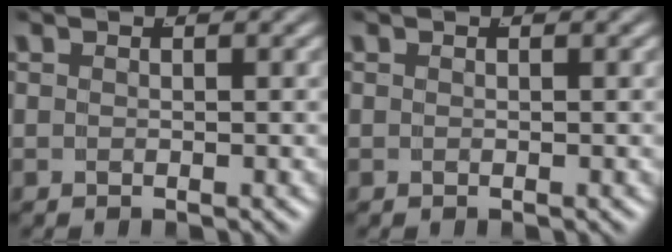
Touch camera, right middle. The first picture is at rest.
{"total": 0.0}